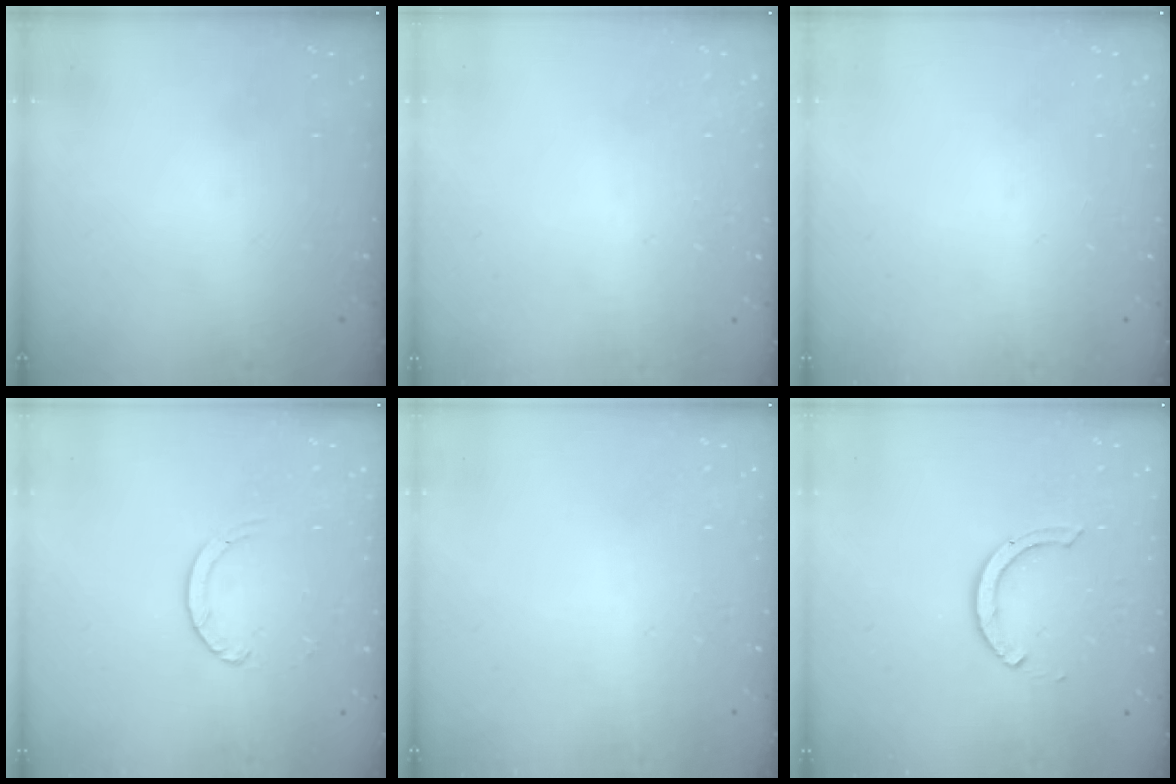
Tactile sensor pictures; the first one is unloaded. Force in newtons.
{"total": 2.5, "press": 2.5, "slide": 0.2}
{"total": 0.0}
{"total": 2.7, "press": 2.7, "slide": 0.3}
{"total": 2.6, "press": 2.6, "slide": 0.2}
{"total": 7.0, "press": 6.9, "slide": 0.8}